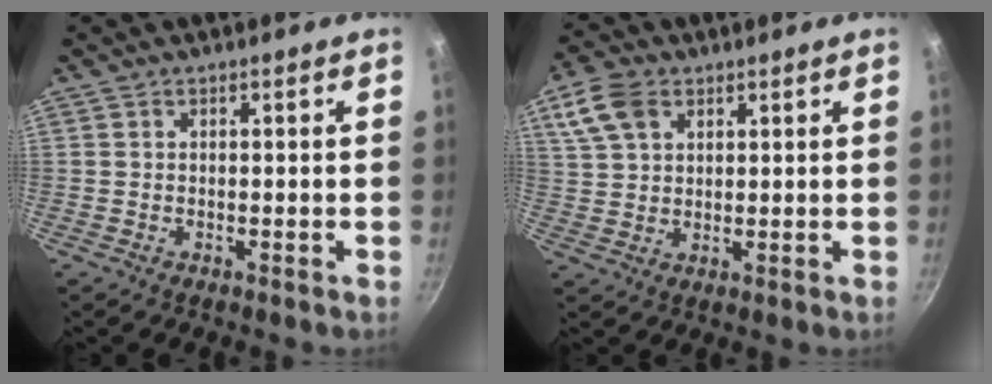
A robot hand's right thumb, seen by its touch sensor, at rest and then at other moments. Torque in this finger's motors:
{"motor_torque": [-0.58, 0.15, -0.05, 0.14, 0.12]}